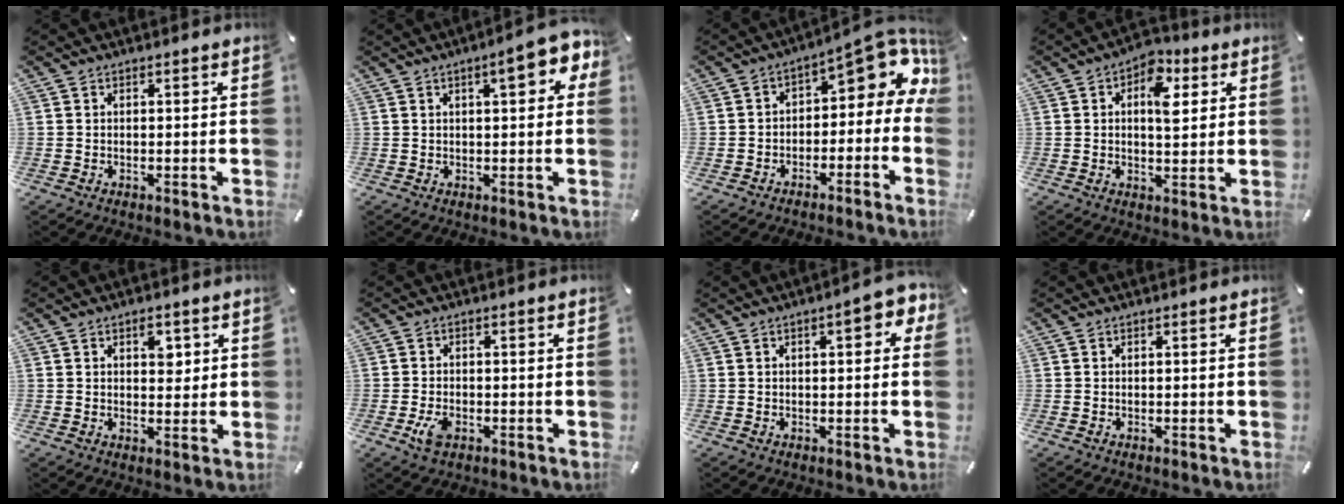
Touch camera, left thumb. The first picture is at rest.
{"total": 8.8, "force": [3.5, 3.0, 7.5], "torque": [-0.096, -0.011, 0.050]}
{"total": 9.2, "force": [2.7, 5.2, 7.1], "torque": [-0.086, -0.028, 0.043]}
{"total": 9.0, "force": [2.7, 5.3, 6.7], "torque": [-0.073, -0.011, 0.036]}
{"total": 4.0, "force": [1.8, 2.6, 2.5], "torque": [-0.014, -0.010, 0.022]}
{"total": 3.9, "force": [-1.7, 2.3, 2.6], "torque": [-0.062, 0.002, -0.032]}
{"total": 6.4, "force": [2.0, 2.8, 5.5], "torque": [-0.064, -0.005, 0.026]}
{"total": 0.0}